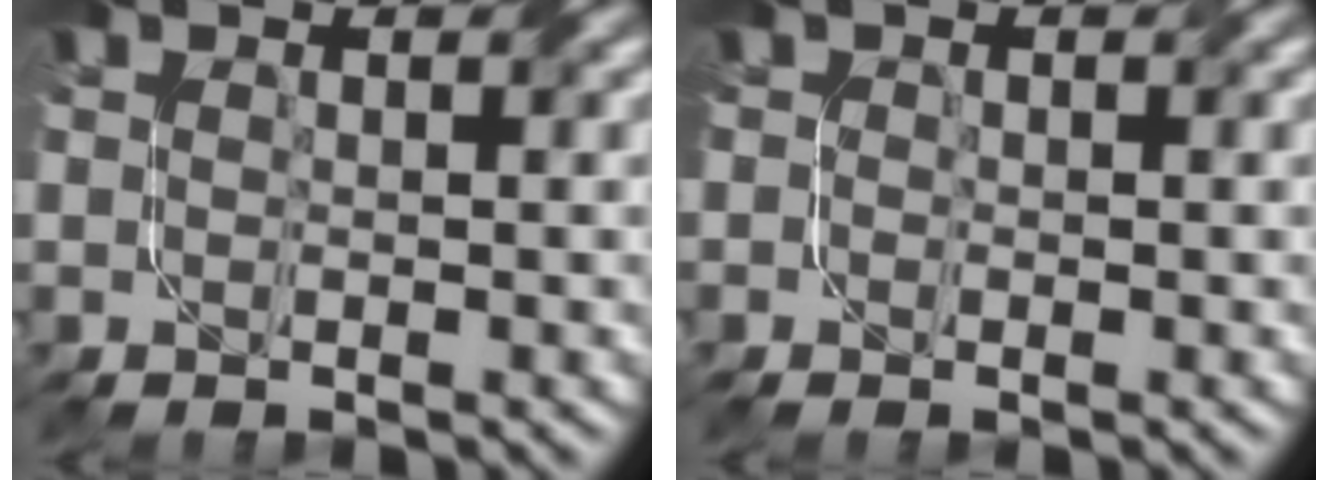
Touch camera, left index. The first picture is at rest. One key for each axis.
{"total": 0.5, "fx": -0.3, "fy": 0.4, "fz": -0.2, "tx": 0.008, "ty": -0.006, "tz": -0.016}